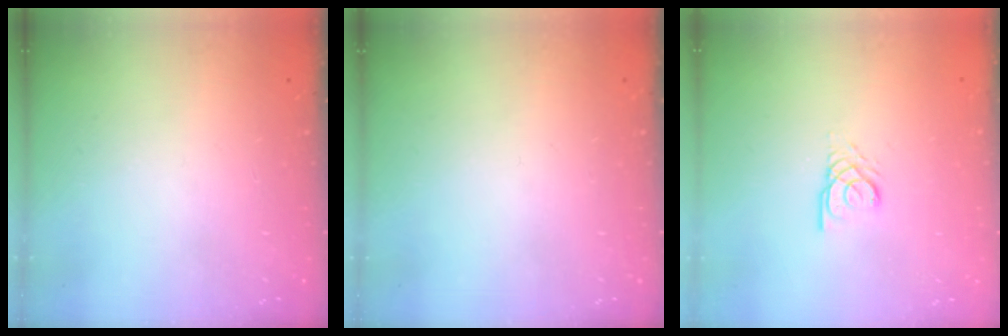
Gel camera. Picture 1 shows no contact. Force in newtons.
{"total": 0.0}
{"total": 2.6, "press": 2.6, "slide": 0.1}